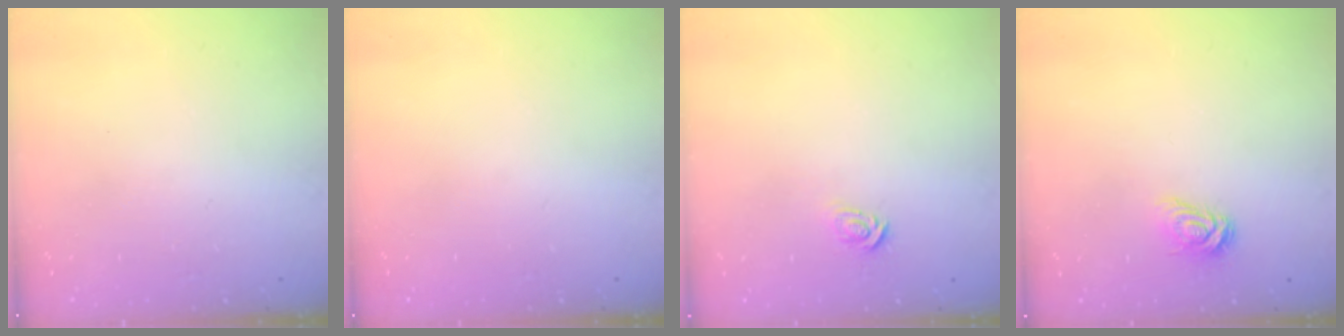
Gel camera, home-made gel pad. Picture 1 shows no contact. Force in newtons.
{"total": 0.0}
{"total": 2.8, "press": 2.8, "slide": 0.2}
{"total": 5.2, "press": 5.2, "slide": 0.2}